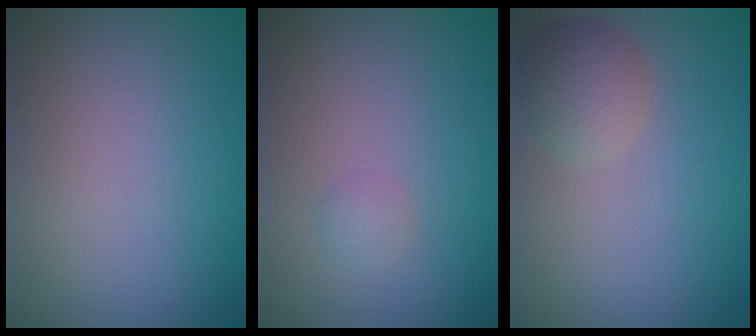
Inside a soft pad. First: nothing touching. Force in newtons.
{"total": 1.0, "press": 1.0, "slide": 0.0}
{"total": 3.2, "press": 3.2, "slide": 0.1}